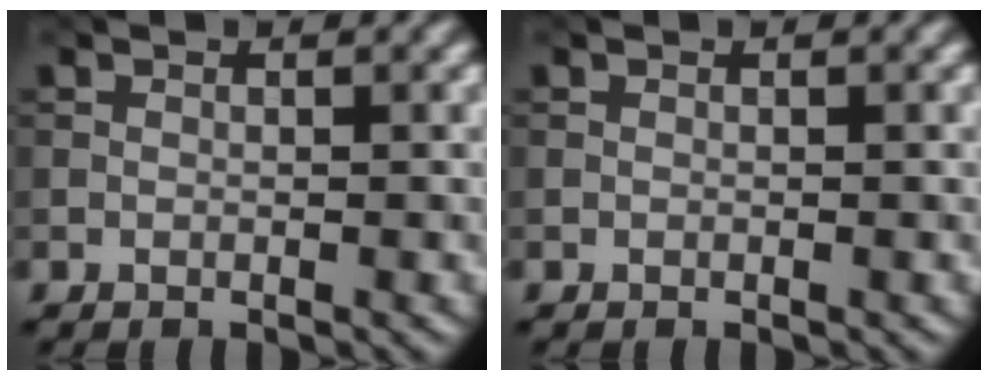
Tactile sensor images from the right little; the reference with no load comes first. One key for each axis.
{"total": 0.0}